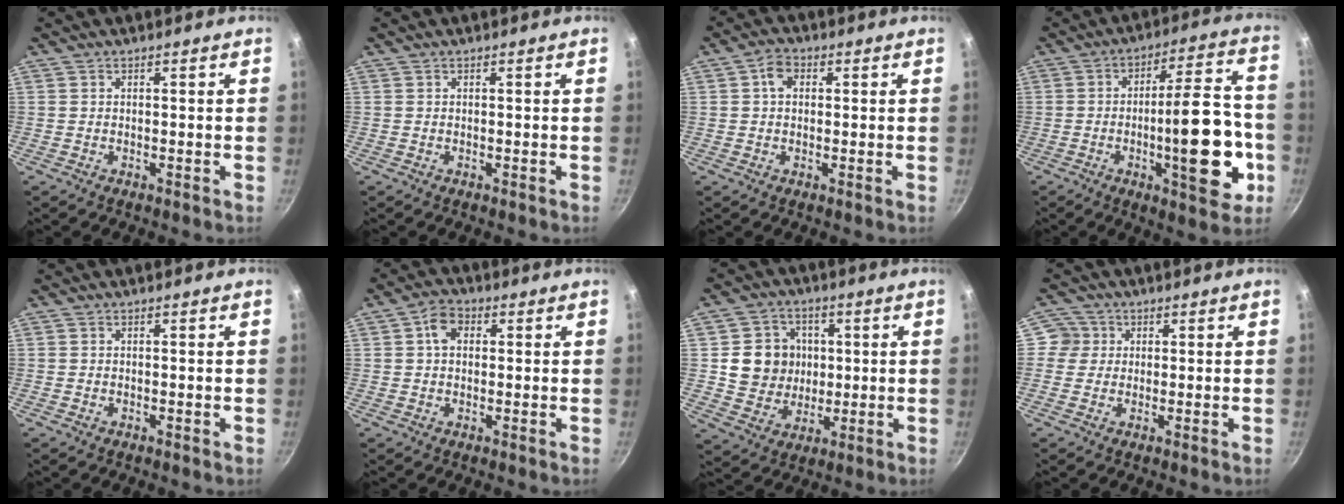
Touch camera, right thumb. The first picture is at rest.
{"total": 0.0}
{"total": 3.6, "force": [0.7, 2.7, 2.3], "torque": [-0.031, 0.008, 0.004]}
{"total": 19.4, "force": [-5.0, 6.2, 17.7], "torque": [-0.223, 0.034, -0.070]}
{"total": 0.0}
{"total": 4.6, "force": [0.9, 3.4, 2.9], "torque": [-0.035, 0.009, 0.006]}
{"total": 10.8, "force": [1.2, 10.0, 4.0], "torque": [-0.032, 0.002, 0.023]}
{"total": 3.8, "force": [0.6, 3.8, 0.5], "torque": [0.025, 0.005, -0.001]}